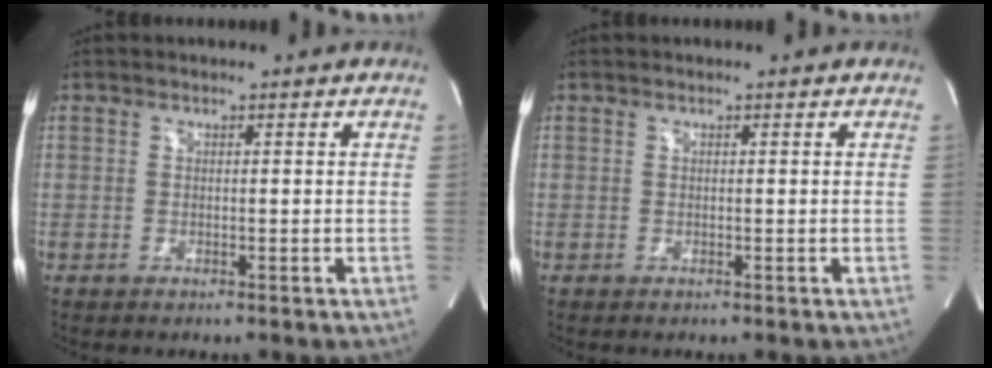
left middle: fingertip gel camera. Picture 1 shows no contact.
{"total": 0.0}